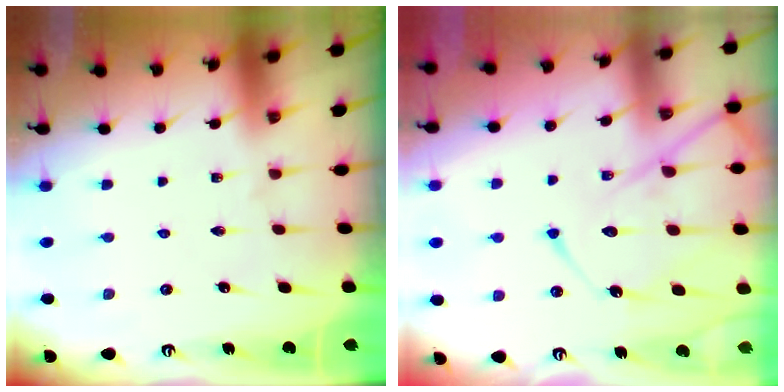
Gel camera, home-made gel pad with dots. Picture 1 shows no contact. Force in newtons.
{"total": 15.4, "press": 15.3, "slide": 1.3}